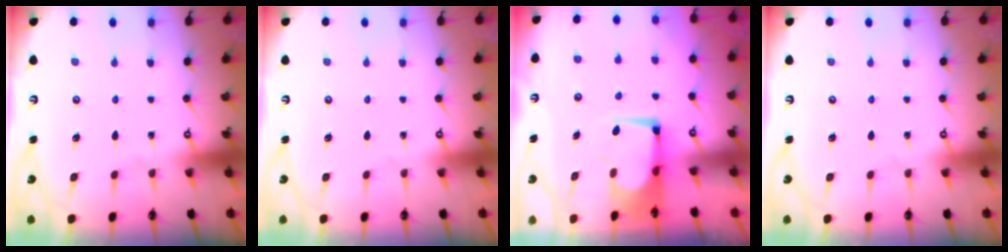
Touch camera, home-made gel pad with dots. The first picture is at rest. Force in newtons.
{"total": 0.0}
{"total": 3.0, "press": 2.8, "slide": 1.1}
{"total": 0.0}